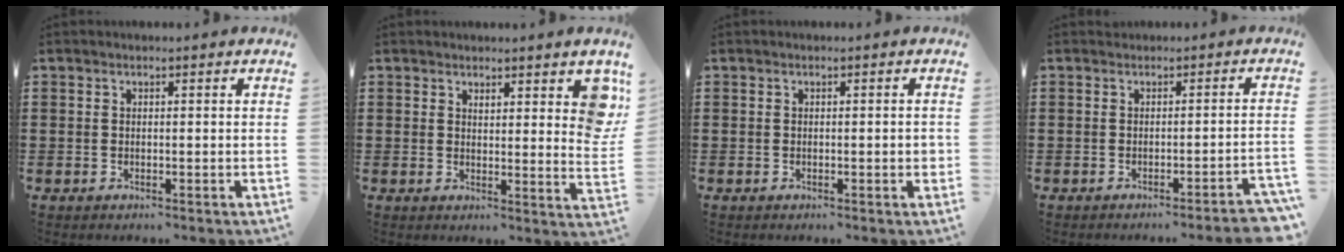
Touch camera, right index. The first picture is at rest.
{"total": 3.9, "force": [2.8, 1.2, 2.5], "torque": [-0.024, -0.008, 0.045]}
{"total": 1.2, "force": [-0.1, 0.2, 1.2], "torque": [-0.020, -0.002, -0.002]}
{"total": 1.9, "force": [-1.6, -0.4, 0.9], "torque": [-0.017, -0.001, -0.031]}